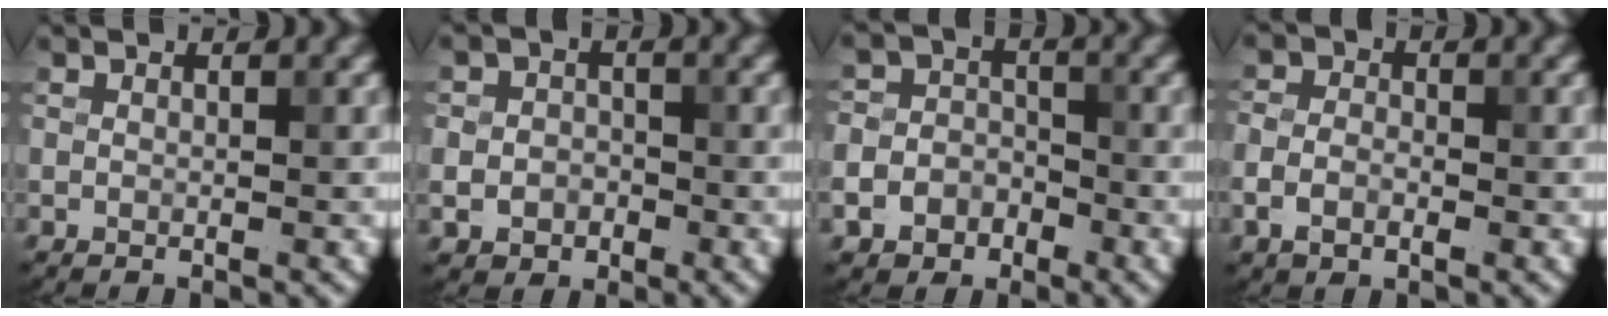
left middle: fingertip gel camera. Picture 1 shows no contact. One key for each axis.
{"total": 2.6, "fx": -0.7, "fy": 2.3, "fz": 1.0, "tx": -0.009, "ty": -0.004, "tz": -0.018}
{"total": 4.9, "fx": -2.4, "fy": 4.1, "fz": 1.3, "tx": 0.008, "ty": -0.005, "tz": -0.059}
{"total": 2.7, "fx": -1.0, "fy": 1.8, "fz": 1.8, "tx": -0.036, "ty": 0.001, "tz": -0.027}